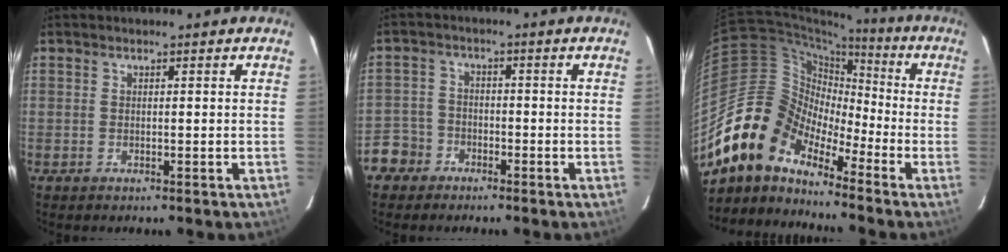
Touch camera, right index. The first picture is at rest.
{"total": 5.4, "force": [-3.4, 4.2, 0.1], "torque": [-0.003, 0.024, -0.070]}
{"total": 15.3, "force": [-12.0, 7.3, 6.0], "torque": [-0.111, 0.013, -0.243]}